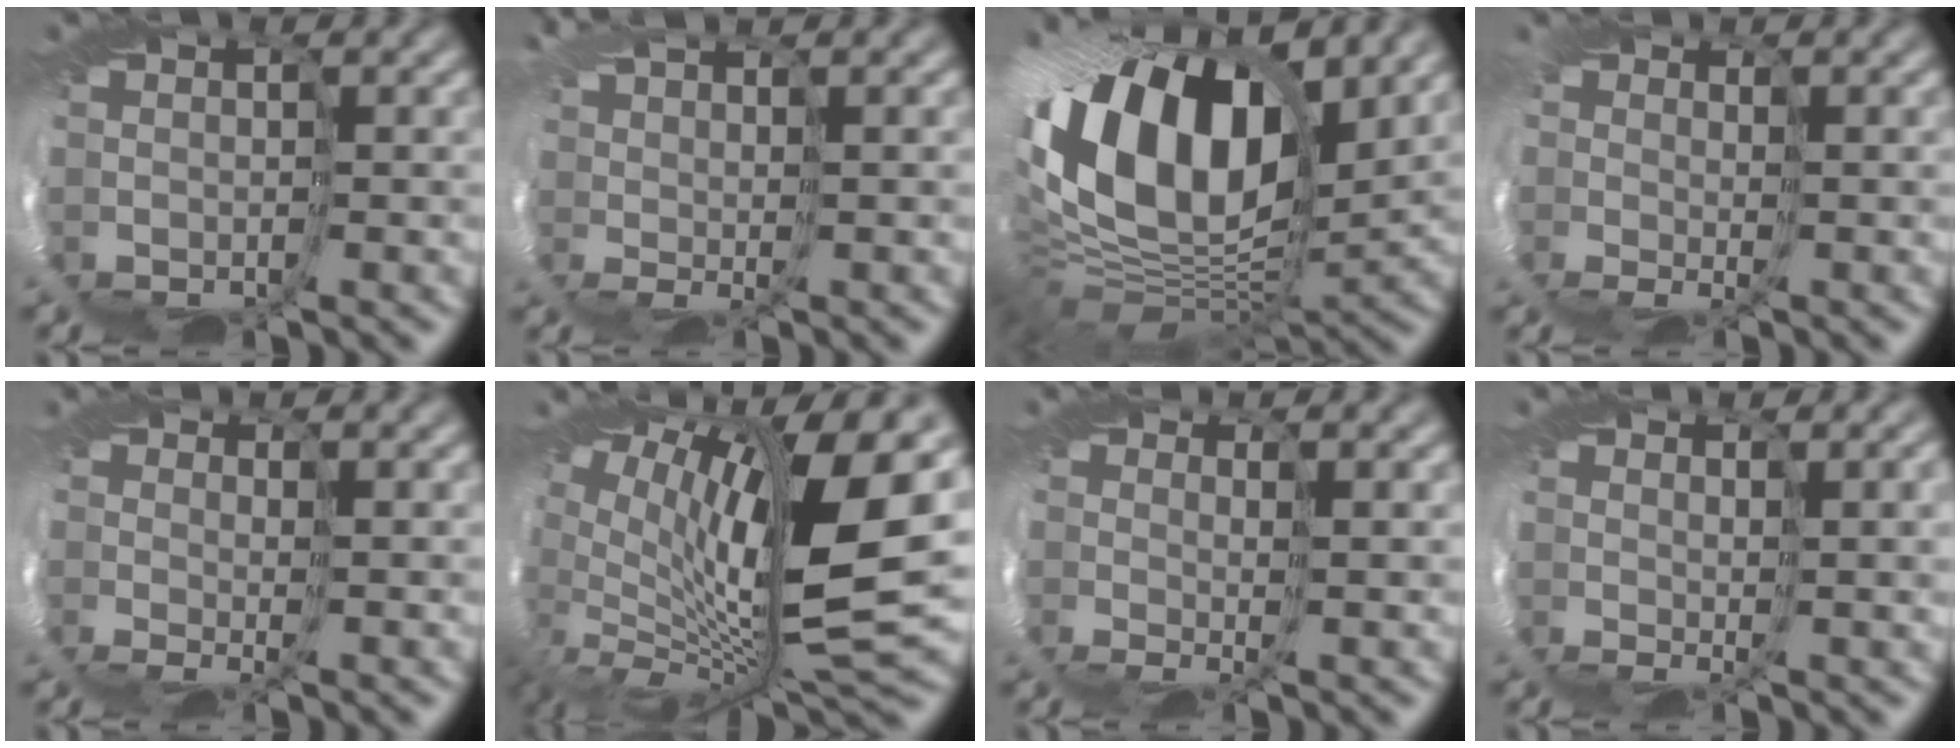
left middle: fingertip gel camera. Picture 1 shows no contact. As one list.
[{"total": 2.6, "force": [1.9, -0.7, 1.6], "torque": [-0.043, 0.005, 0.032]}, {"total": 15.8, "force": [5.6, 9.9, 11.0], "torque": [-0.231, 0.016, 0.095]}, {"total": 2.7, "force": [0.2, 2.0, 1.8], "torque": [-0.029, 0.002, 0.002]}, {"total": 0.7, "force": [0.5, -0.2, 0.5], "torque": [-0.016, 0.000, 0.006]}, {"total": 12.5, "force": [2.3, 4.6, 11.4], "torque": [-0.243, -0.008, 0.035]}, {"total": 1.3, "force": [0.8, -0.6, 0.8], "torque": [-0.024, -0.004, 0.012]}, {"total": 4.3, "force": [1.8, 1.1, 3.8], "torque": [-0.053, 0.015, 0.025]}]